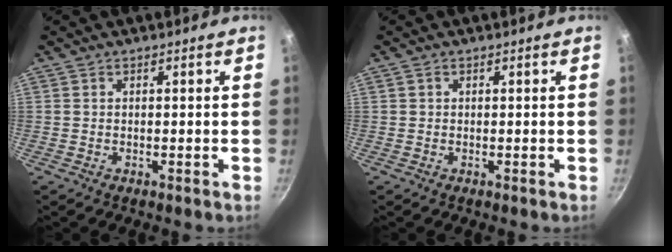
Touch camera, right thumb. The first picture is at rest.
{"total": 0.6, "force": [0.2, 0.5, 0.2], "torque": [-0.002, 0.004, 0.002]}